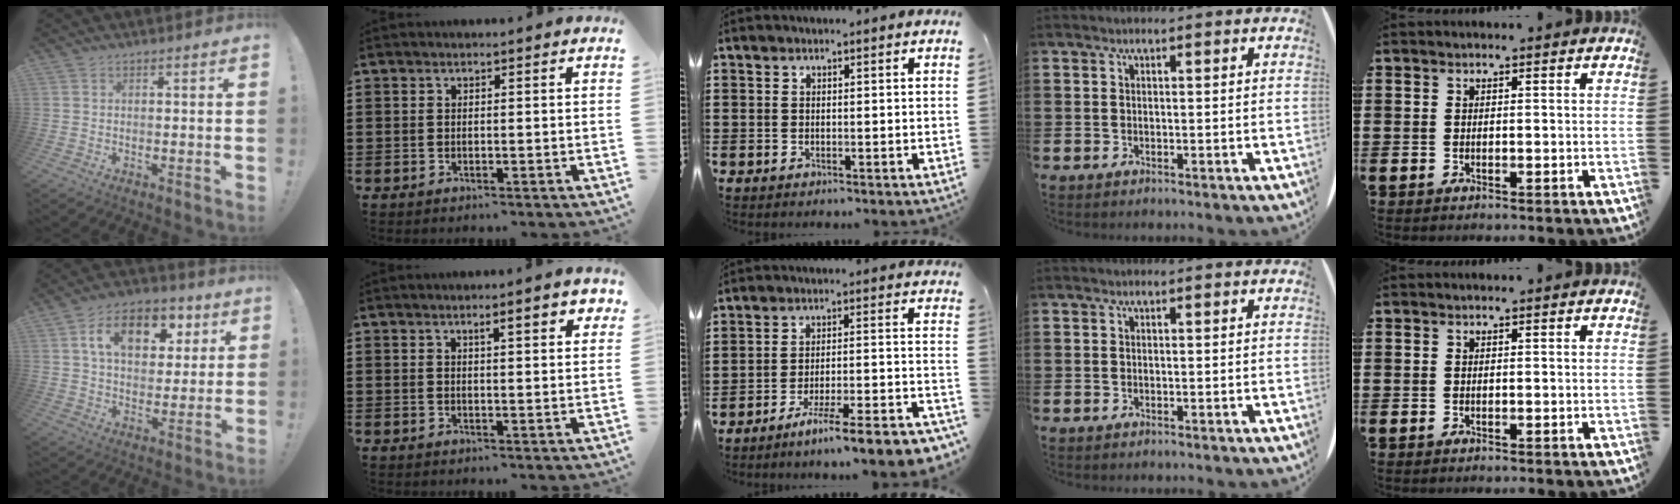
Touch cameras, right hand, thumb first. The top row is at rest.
{"thumb": {"total": 14.4, "force": [5.6, 9.5, 9.3], "torque": [-0.142, -0.010, 0.101]}, "index": {"total": 3.4, "force": [1.9, 0.5, 2.8], "torque": [-0.042, -0.001, 0.026]}, "middle": {"total": 6.5, "force": [-5.9, -1.1, 2.6], "torque": [-0.039, -0.019, -0.112]}}